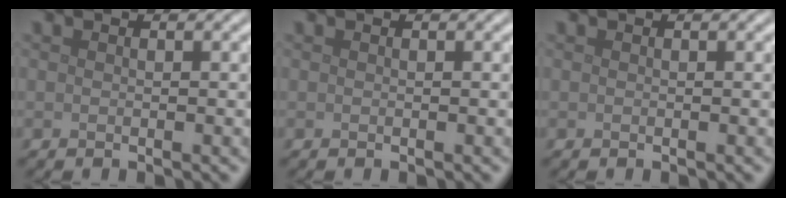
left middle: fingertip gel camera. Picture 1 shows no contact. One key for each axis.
{"total": 0.0}
{"total": 0.0}